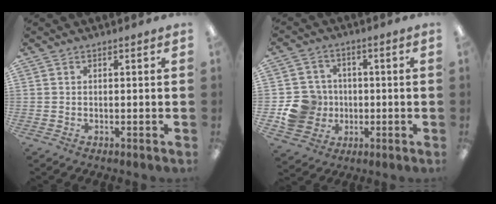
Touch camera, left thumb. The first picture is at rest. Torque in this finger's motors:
{"motor_torque": [-0.01, 0.11, 0.25, -0.25, 0.03]}